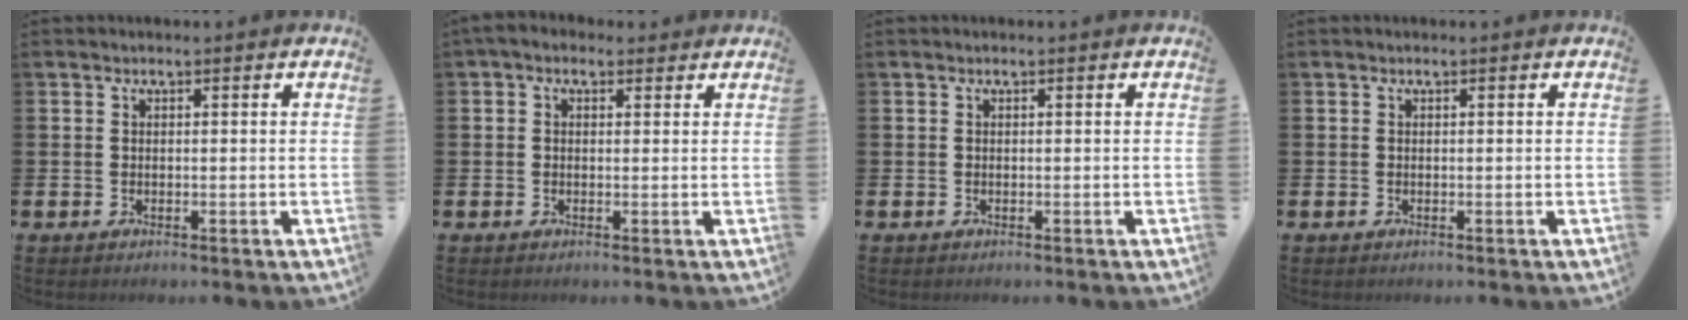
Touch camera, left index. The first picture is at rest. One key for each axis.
{"total": 1.8, "fx": 1.1, "fy": 1.3, "fz": 0.7, "tx": -0.012, "ty": 0.005, "tz": 0.017}
{"total": 0.0}
{"total": 0.0}